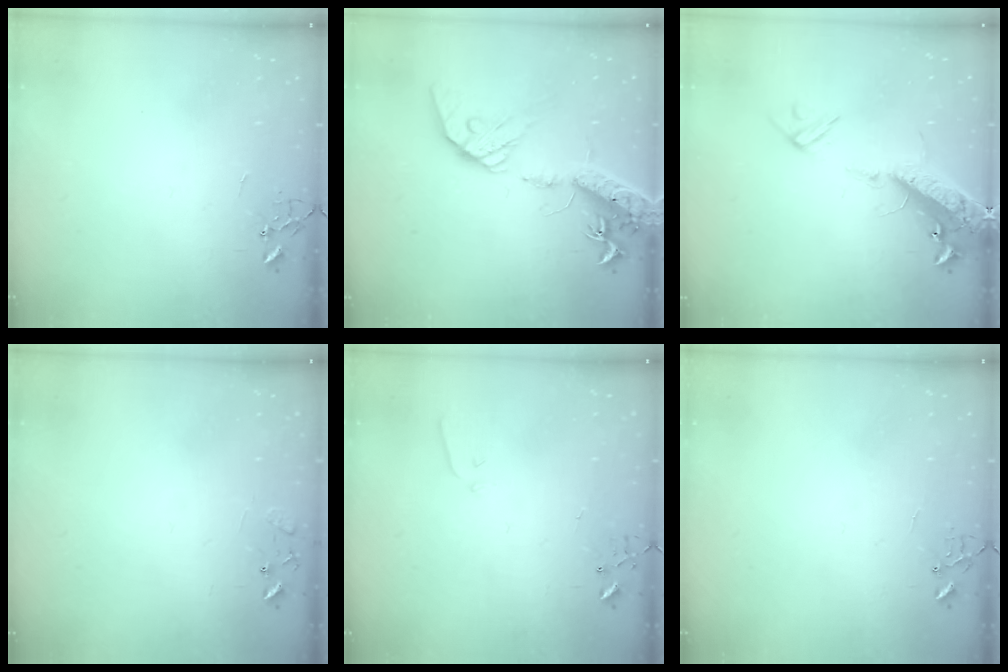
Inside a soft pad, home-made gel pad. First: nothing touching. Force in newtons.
{"total": 18.0, "press": 17.7, "slide": 3.3}
{"total": 16.4, "press": 16.1, "slide": 3.1}
{"total": 7.7, "press": 7.7, "slide": 0.6}
{"total": 3.6, "press": 3.5, "slide": 0.6}
{"total": 6.4, "press": 6.4, "slide": 0.6}